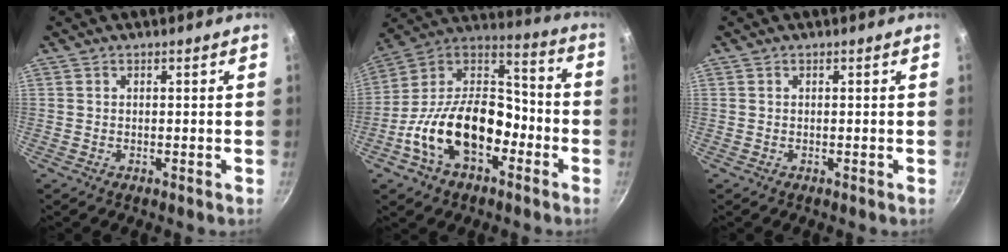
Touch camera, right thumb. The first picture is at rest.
{"total": 20.0, "force": [-7.5, 12.1, 14.0], "torque": [-0.216, 0.071, -0.145]}
{"total": 0.0}